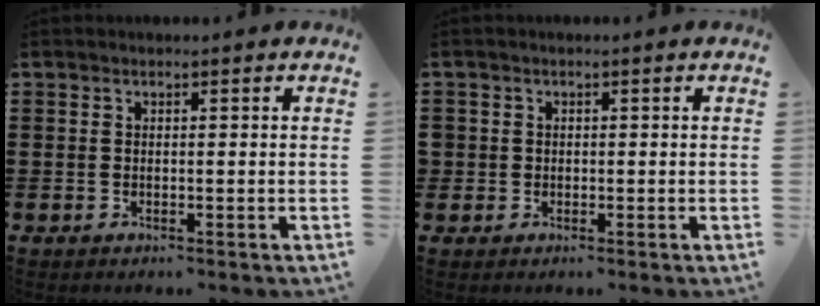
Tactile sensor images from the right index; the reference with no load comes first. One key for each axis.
{"total": 1.2, "fx": 0.0, "fy": 1.2, "fz": 0.2, "tx": -0.007, "ty": 0.005, "tz": -0.002}